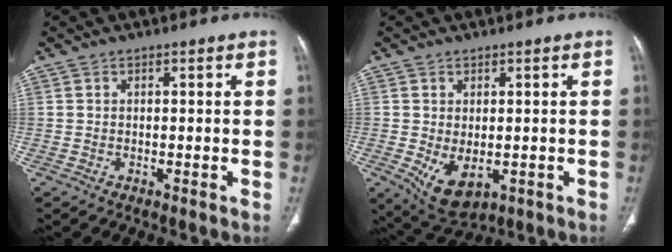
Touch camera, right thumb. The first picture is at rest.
{"total": 7.2, "force": [-1.5, 4.4, 5.5], "torque": [-0.086, -0.009, -0.004]}